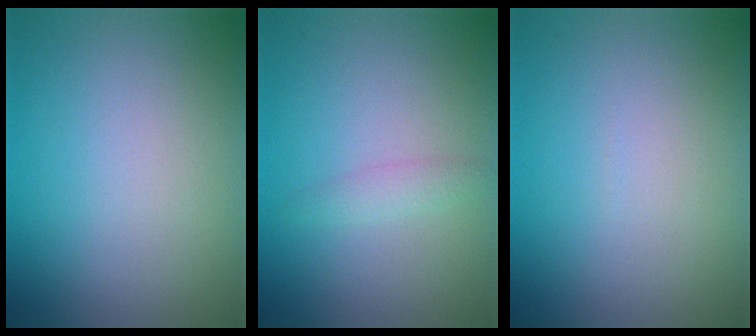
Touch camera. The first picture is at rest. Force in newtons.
{"total": 1.2, "press": 1.2, "slide": 0.0}
{"total": 0.0}